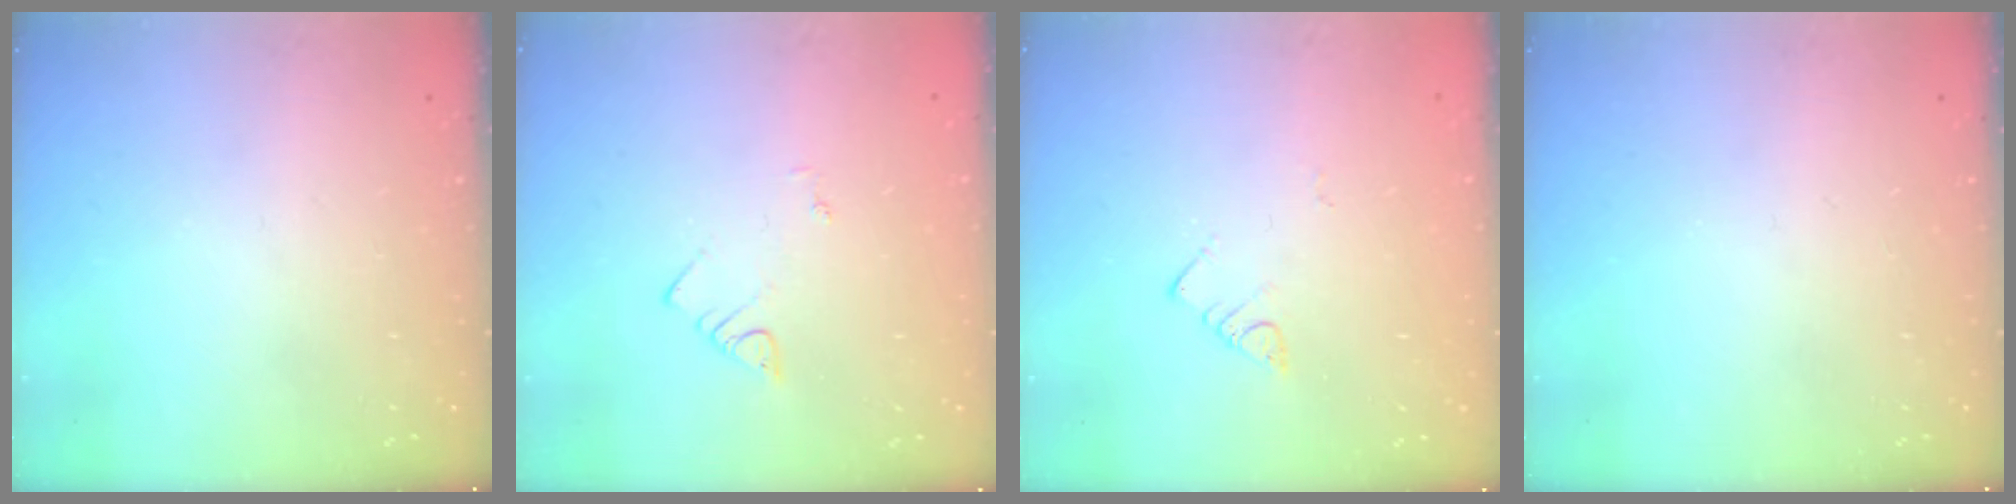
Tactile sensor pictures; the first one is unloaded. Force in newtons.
{"total": 2.1, "press": 2.1, "slide": 0.4}
{"total": 2.7, "press": 2.6, "slide": 0.5}
{"total": 0.0}